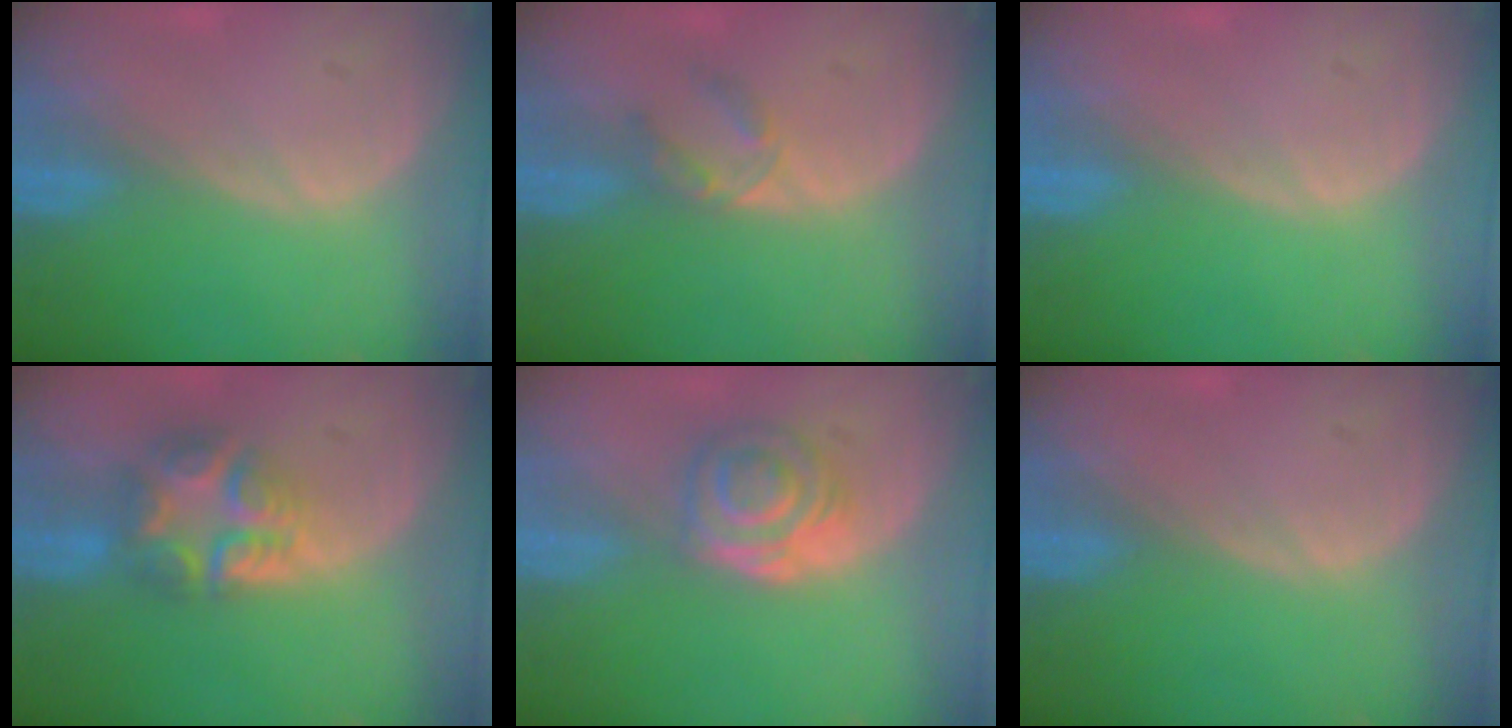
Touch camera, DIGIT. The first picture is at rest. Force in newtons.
{"total": 2.9, "press": 2.7, "slide": 1.0}
{"total": 0.0}
{"total": 7.7, "press": 6.8, "slide": 3.6}
{"total": 6.2, "press": 5.2, "slide": 3.3}
{"total": 0.0}